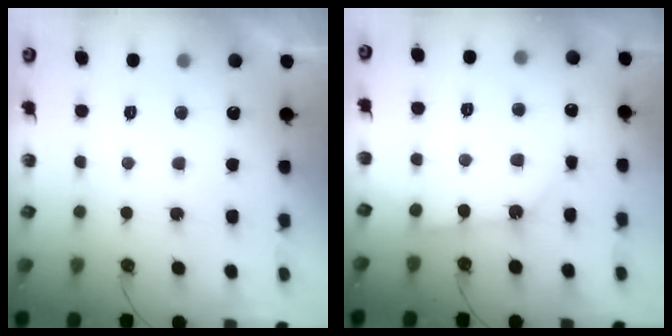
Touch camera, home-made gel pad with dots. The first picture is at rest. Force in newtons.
{"total": 8.5, "press": 8.4, "slide": 0.8}